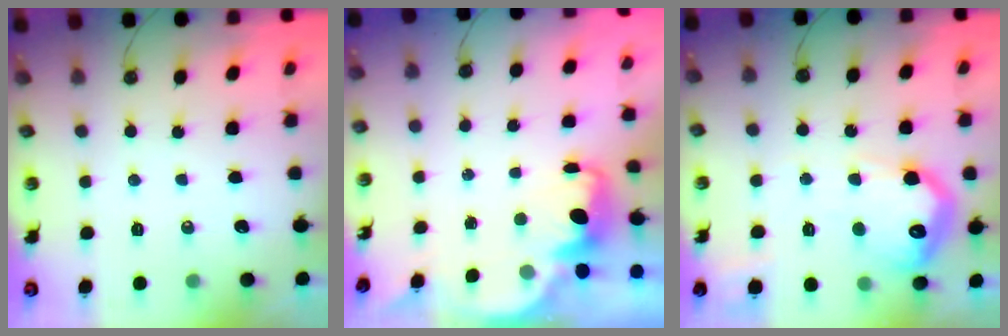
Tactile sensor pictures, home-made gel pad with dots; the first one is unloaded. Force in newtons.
{"total": 2.4, "press": 2.3, "slide": 0.6}
{"total": 19.7, "press": 19.7, "slide": 1.4}